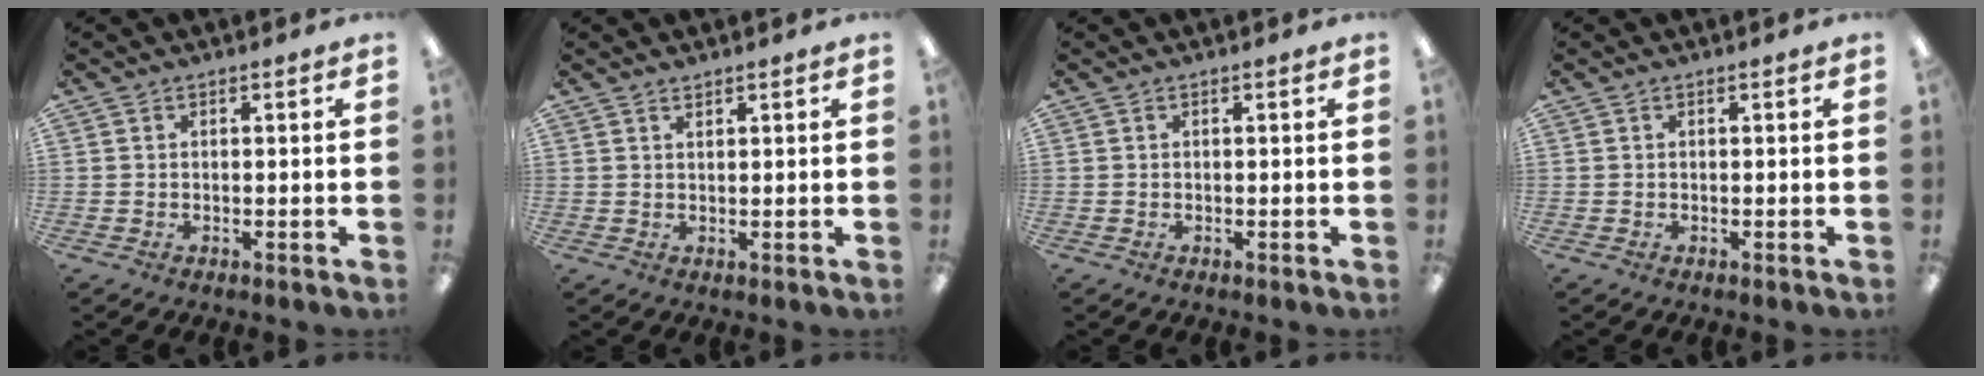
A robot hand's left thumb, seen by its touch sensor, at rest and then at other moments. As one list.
[{"total": 1.1, "force": [1.0, 0.3, 0.2], "torque": [-0.006, -0.002, 0.020]}, {"total": 0.0}, {"total": 0.0}]